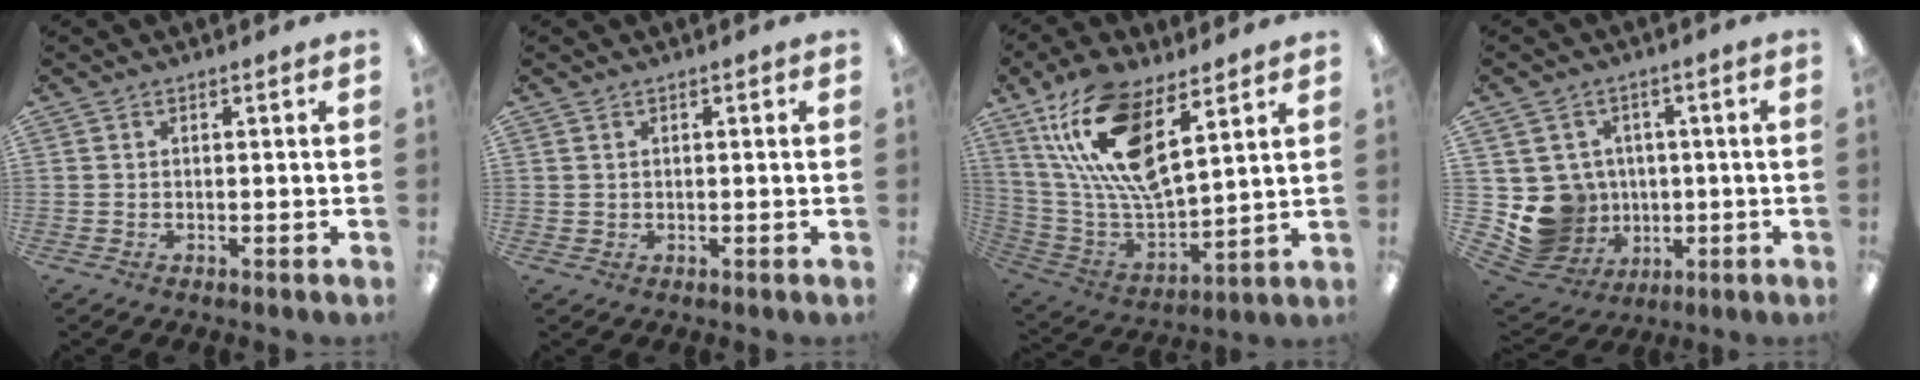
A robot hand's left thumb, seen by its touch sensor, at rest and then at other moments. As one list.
[{"total": 1.1, "force": [0.5, 1.0, -0.1], "torque": [0.001, 0.003, 0.007]}, {"total": 19.4, "force": [11.1, 7.5, 14.1], "torque": [-0.300, -0.057, 0.190]}, {"total": 10.6, "force": [-0.5, 10.4, 2.3], "torque": [-0.085, 0.000, 0.005]}]